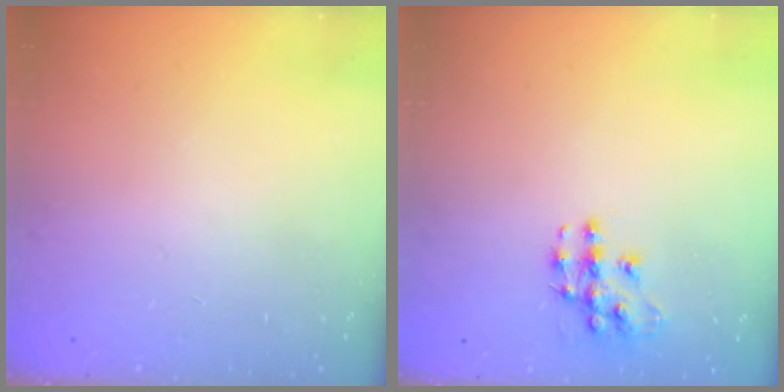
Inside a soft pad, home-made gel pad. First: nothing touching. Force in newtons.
{"total": 9.7, "press": 9.7, "slide": 0.7}